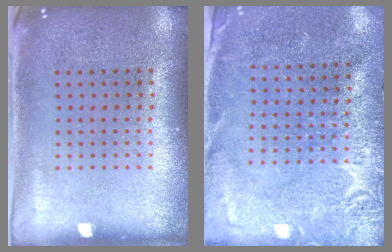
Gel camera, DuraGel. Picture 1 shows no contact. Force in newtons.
{"total": 2.7, "press": 2.6, "slide": 0.6}